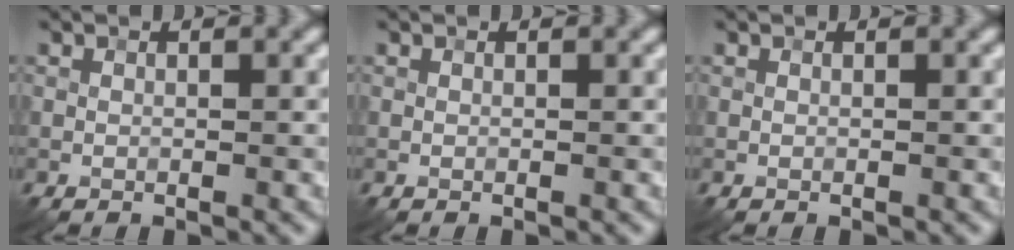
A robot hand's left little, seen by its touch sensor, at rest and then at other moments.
{"total": 0.0}
{"total": 0.0}